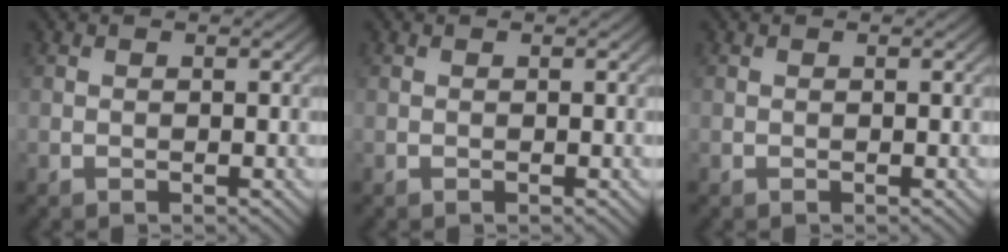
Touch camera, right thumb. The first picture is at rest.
{"total": 0.0}
{"total": 0.0}